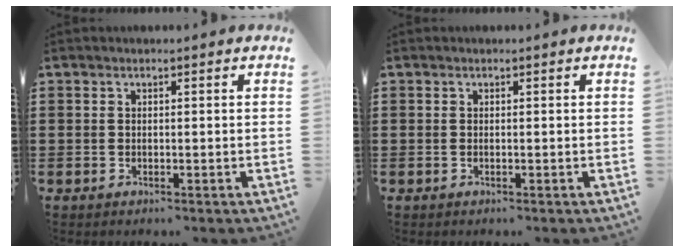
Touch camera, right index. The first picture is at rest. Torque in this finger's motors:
{"motor_torque": [0.00, 2.14, 0.00, 0.00]}